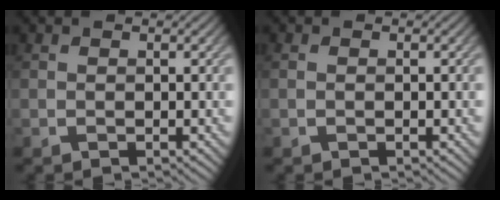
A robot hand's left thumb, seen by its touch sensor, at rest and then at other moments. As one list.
[{"total": 0.5, "force": [-0.1, 0.2, 0.5], "torque": [-0.010, 0.000, 0.000]}]